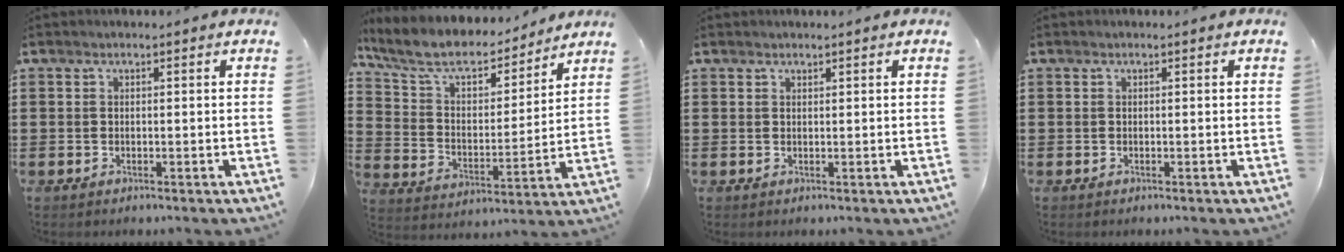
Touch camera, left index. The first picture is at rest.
{"total": 8.3, "force": [7.1, 2.5, 3.5], "torque": [-0.100, -0.045, 0.120]}
{"total": 0.6, "force": [0.6, 0.1, 0.0], "torque": [-0.003, -0.001, 0.012]}
{"total": 0.0}